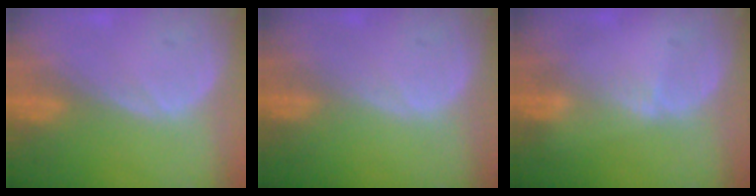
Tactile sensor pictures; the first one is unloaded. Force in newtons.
{"total": 0.0}
{"total": 0.8, "press": 0.8, "slide": 0.2}